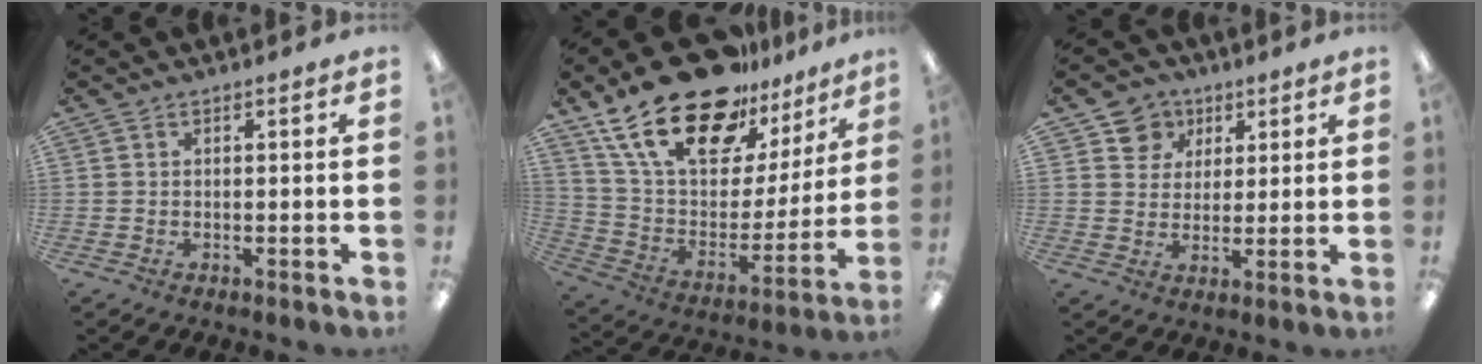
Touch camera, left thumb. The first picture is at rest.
{"total": 26.0, "force": [18.4, 12.0, 13.8], "torque": [-0.248, -0.115, 0.324]}
{"total": 6.9, "force": [3.8, 5.7, 0.7], "torque": [-0.011, -0.011, 0.068]}